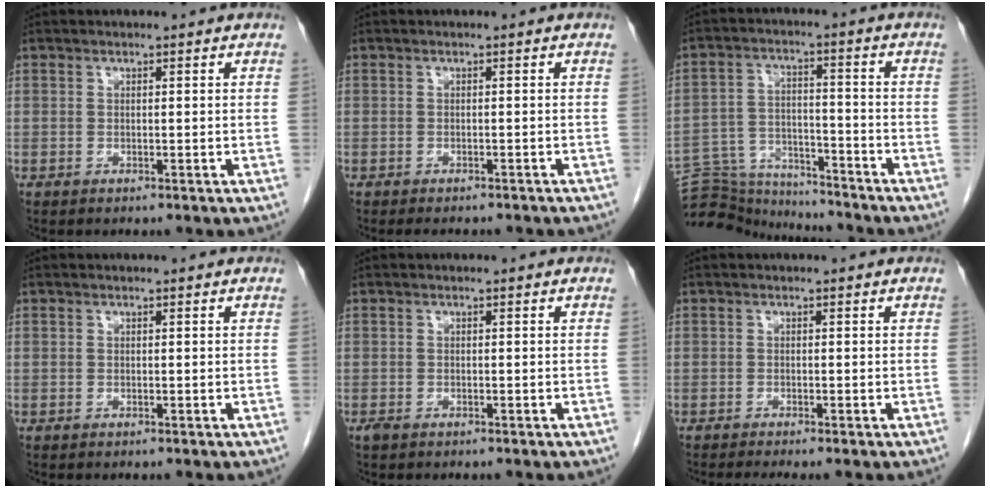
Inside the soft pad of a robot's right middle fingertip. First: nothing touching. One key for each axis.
{"total": 5.6, "fx": -4.9, "fy": 1.4, "fz": 2.3, "tx": -0.023, "ty": -0.006, "tz": -0.055}
{"total": 12.5, "fx": -12.4, "fy": 1.3, "fz": 1.0, "tx": -0.023, "ty": 0.025, "tz": -0.203}
{"total": 0.0}
{"total": 1.0, "fx": -0.7, "fy": 0.5, "fz": 0.5, "tx": -0.017, "ty": -0.002, "tz": -0.009}
{"total": 2.6, "fx": -2.2, "fy": -0.3, "fz": 1.4, "tx": -0.023, "ty": -0.006, "tz": -0.035}